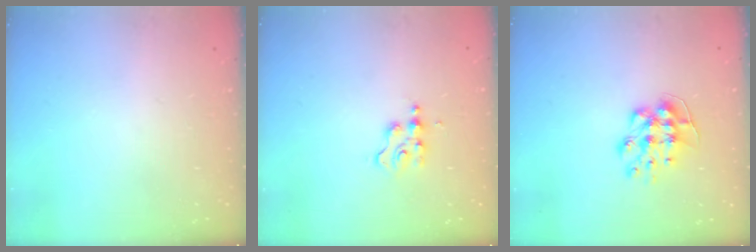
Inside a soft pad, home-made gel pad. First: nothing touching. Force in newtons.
{"total": 2.6, "press": 2.6, "slide": 0.3}
{"total": 9.1, "press": 9.1, "slide": 0.3}